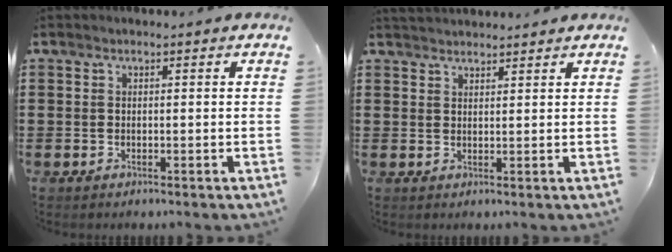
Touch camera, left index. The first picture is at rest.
{"total": 1.8, "force": [1.8, 0.2, -0.1], "torque": [-0.004, 0.002, 0.036]}